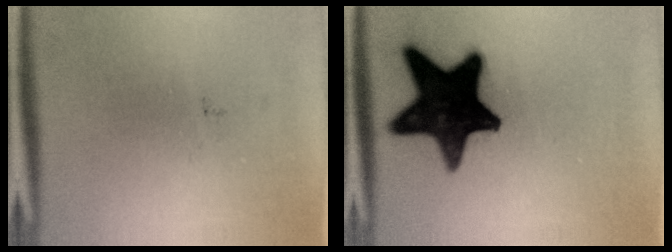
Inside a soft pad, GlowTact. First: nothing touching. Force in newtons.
{"total": 19.7}